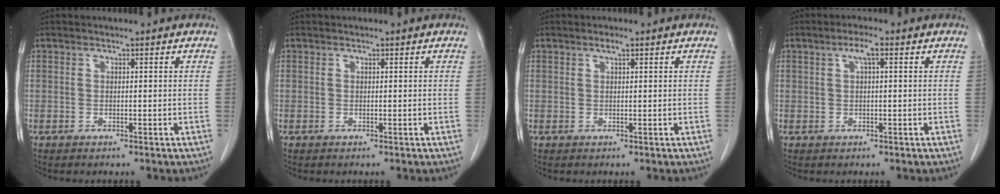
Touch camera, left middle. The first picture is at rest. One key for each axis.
{"total": 0.0}
{"total": 1.1, "fx": 0.7, "fy": 0.2, "fz": 0.8, "tx": -0.016, "ty": 0.001, "tz": 0.012}
{"total": 2.4, "fx": 1.0, "fy": 0.5, "fz": 2.2, "tx": -0.042, "ty": 0.010, "tz": 0.016}